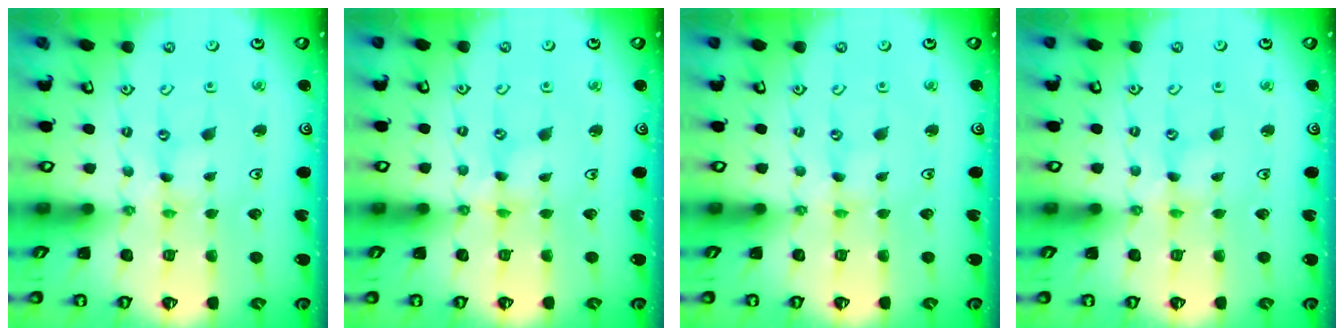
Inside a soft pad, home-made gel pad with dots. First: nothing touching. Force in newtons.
{"total": 1.1, "press": 1.1, "slide": 0.1}
{"total": 0.0}
{"total": 1.5, "press": 1.5, "slide": 0.3}